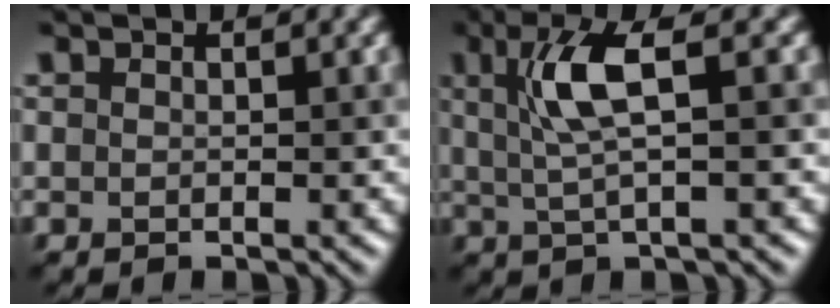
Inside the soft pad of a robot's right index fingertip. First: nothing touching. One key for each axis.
{"total": 4.8, "fx": 1.2, "fy": 0.8, "fz": 4.6, "tx": -0.095, "ty": 0.006, "tz": 0.026}